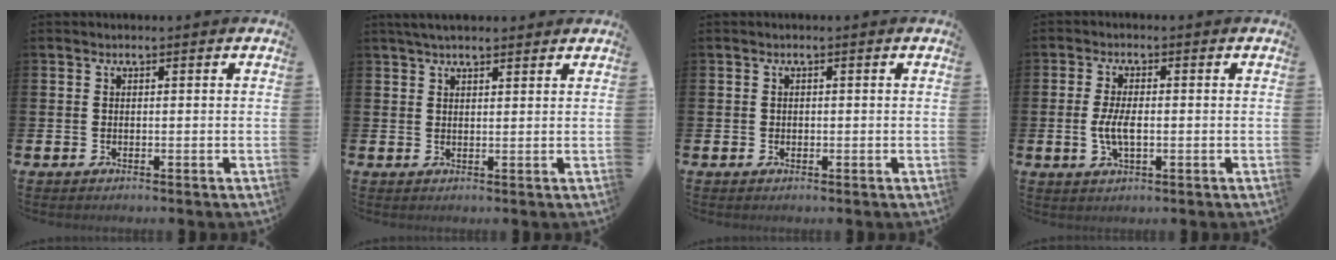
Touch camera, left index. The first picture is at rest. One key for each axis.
{"total": 3.1, "fx": 2.7, "fy": 0.7, "fz": 1.2, "tx": -0.024, "ty": -0.003, "tz": 0.049}
{"total": 0.5, "fx": 0.0, "fy": 0.5, "fz": 0.1, "tx": 0.004, "ty": 0.004, "tz": -0.003}
{"total": 4.0, "fx": -0.3, "fy": 1.7, "fz": 3.6, "tx": -0.066, "ty": -0.001, "tz": -0.011}